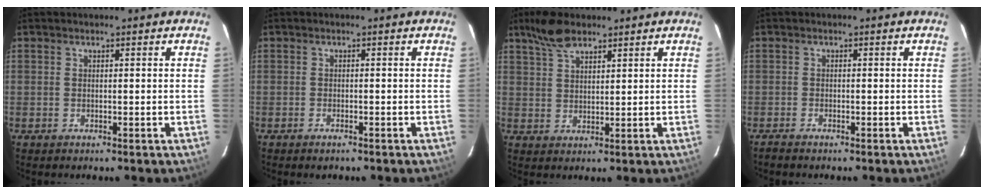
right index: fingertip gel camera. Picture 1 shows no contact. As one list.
[{"total": 1.4, "force": [-1.1, 0.5, 0.6], "torque": [-0.014, 0.001, -0.019]}, {"total": 6.0, "force": [4.5, 2.2, 3.3], "torque": [-0.066, 0.014, 0.086]}, {"total": 1.5, "force": [-1.4, 0.2, 0.6], "torque": [-0.022, -0.003, -0.027]}]